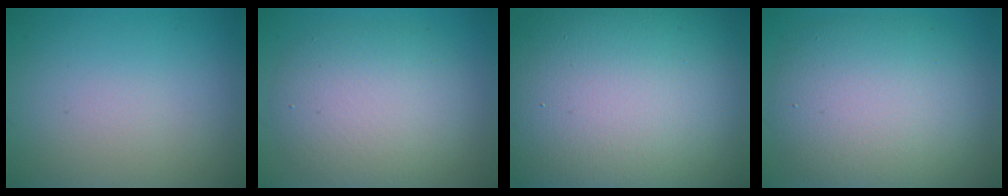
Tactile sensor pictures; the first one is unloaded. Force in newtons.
{"total": 6.0, "press": 6.0, "slide": 0.4}
{"total": 22.0, "press": 21.9, "slide": 1.1}
{"total": 9.1, "press": 9.1, "slide": 0.6}